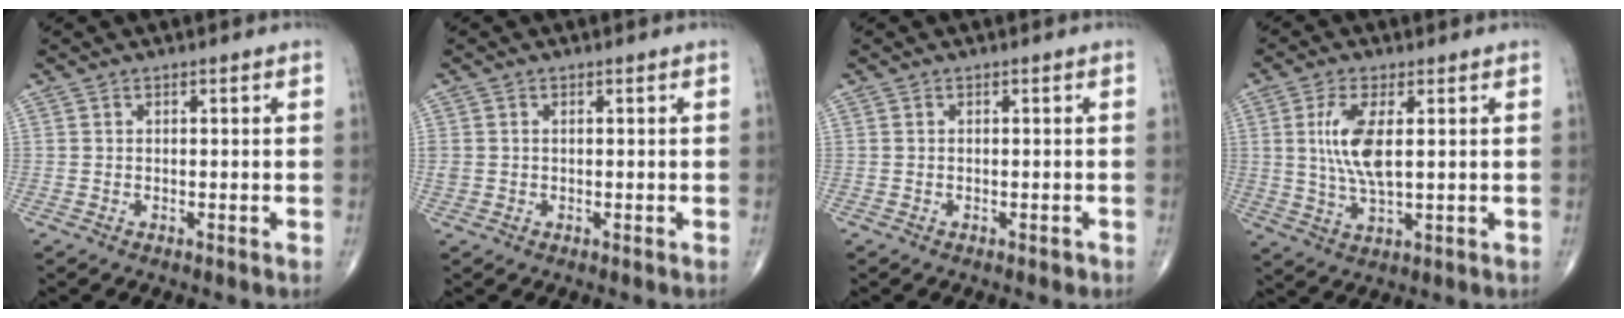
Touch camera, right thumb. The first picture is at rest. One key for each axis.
{"total": 1.4, "fx": 0.1, "fy": 1.2, "fz": 0.7, "tx": -0.018, "ty": 0.005, "tz": 0.004}
{"total": 0.5, "fx": -0.3, "fy": 0.3, "fz": 0.2, "tx": -0.002, "ty": 0.000, "tz": -0.005}
{"total": 8.5, "fx": 1.6, "fy": 3.0, "fz": 7.8, "tx": -0.168, "ty": -0.008, "tz": 0.035}